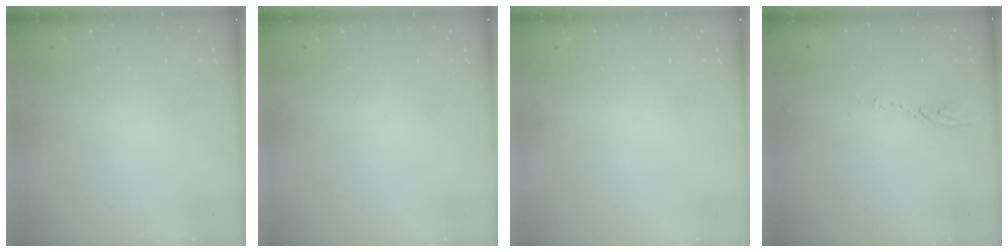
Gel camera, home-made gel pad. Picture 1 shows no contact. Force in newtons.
{"total": 0.0}
{"total": 0.0}
{"total": 4.0, "press": 4.0, "slide": 0.5}